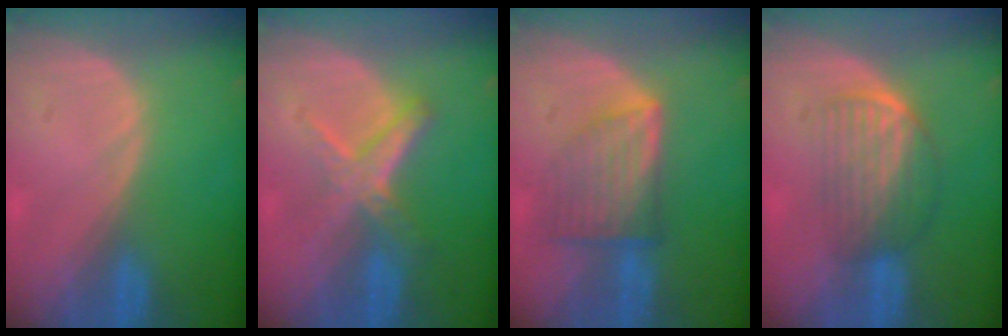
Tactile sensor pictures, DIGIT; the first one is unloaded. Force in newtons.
{"total": 5.6, "press": 5.4, "slide": 1.8}
{"total": 7.3, "press": 6.6, "slide": 3.2}
{"total": 7.0, "press": 5.9, "slide": 3.7}